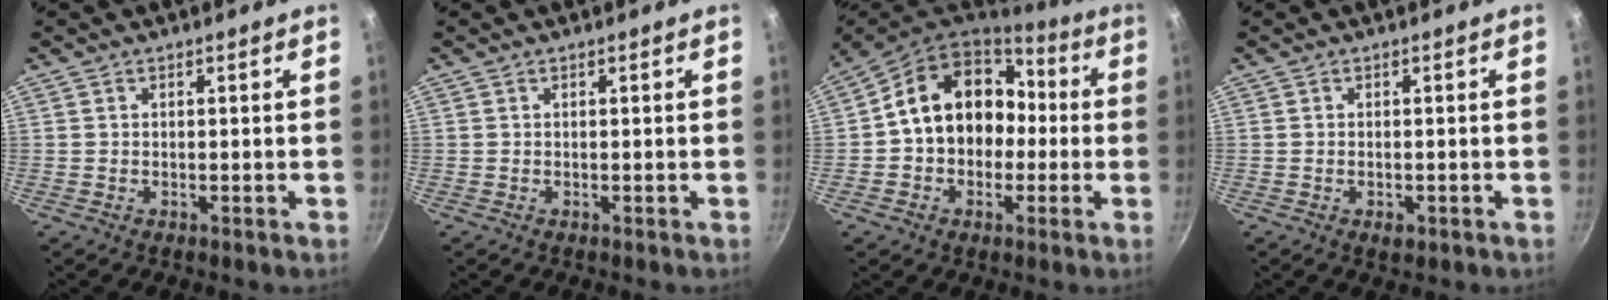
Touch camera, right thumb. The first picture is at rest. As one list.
[{"total": 0.0}, {"total": 16.4, "force": [0.2, 13.3, 9.7], "torque": [-0.111, 0.053, -0.003]}, {"total": 1.9, "force": [-0.8, 1.1, 1.3], "torque": [-0.024, -0.002, -0.011]}]